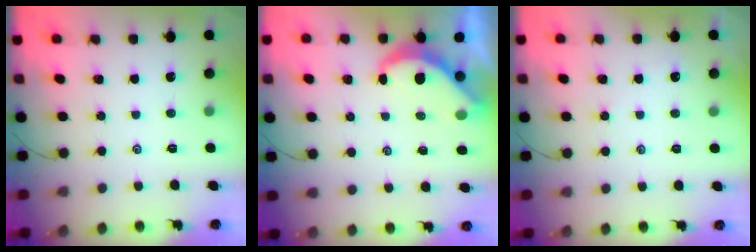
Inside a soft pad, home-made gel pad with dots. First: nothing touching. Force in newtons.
{"total": 7.2, "press": 7.2, "slide": 0.4}
{"total": 1.7, "press": 1.6, "slide": 0.4}